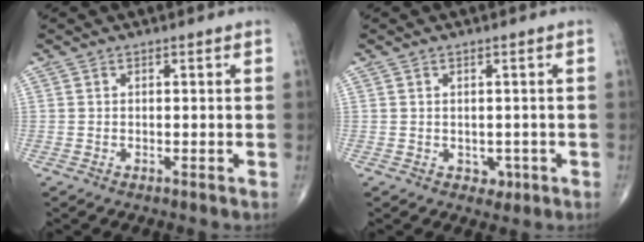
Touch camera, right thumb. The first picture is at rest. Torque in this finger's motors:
{"motor_torque": [-0.05, -0.12, 0.03, 0.09, -0.01]}